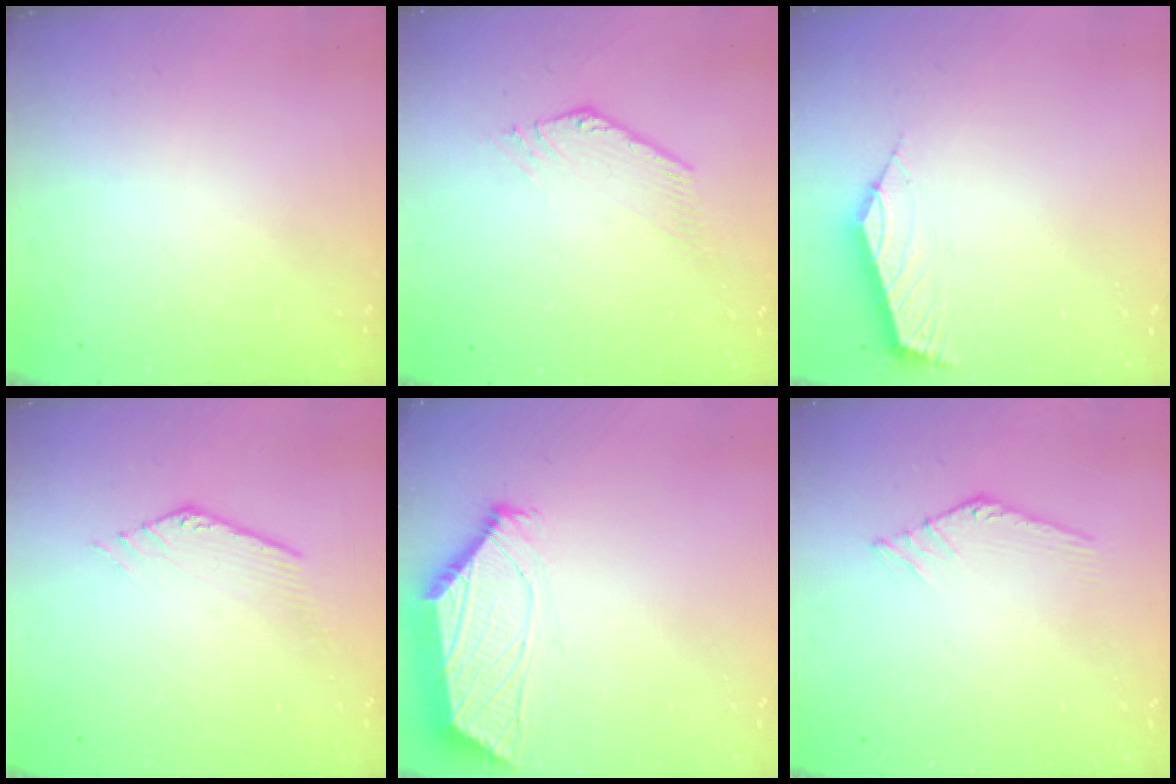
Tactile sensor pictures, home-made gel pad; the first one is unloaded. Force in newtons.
{"total": 0.6, "press": 0.5, "slide": 0.3}
{"total": 2.5, "press": 2.4, "slide": 0.7}
{"total": 1.1, "press": 1.0, "slide": 0.4}
{"total": 2.1, "press": 2.1, "slide": 0.5}
{"total": 1.1, "press": 1.1, "slide": 0.2}